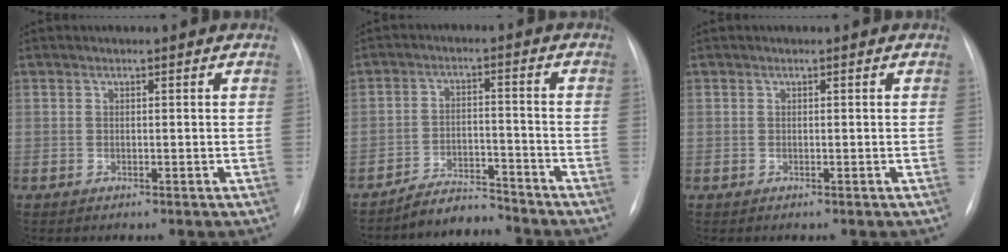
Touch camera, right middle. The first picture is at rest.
{"total": 5.1, "force": [-5.0, 0.6, 0.0], "torque": [-0.002, 0.000, -0.083]}
{"total": 0.0}